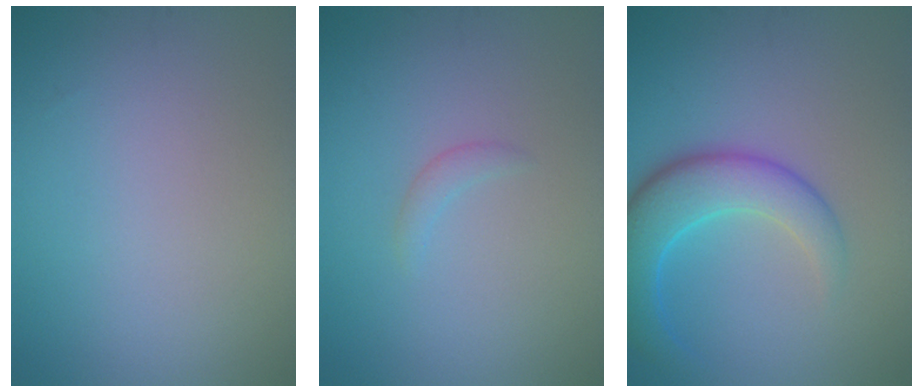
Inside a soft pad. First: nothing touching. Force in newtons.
{"total": 0.9, "press": 0.9, "slide": 0.1}
{"total": 5.7, "press": 5.7, "slide": 0.3}